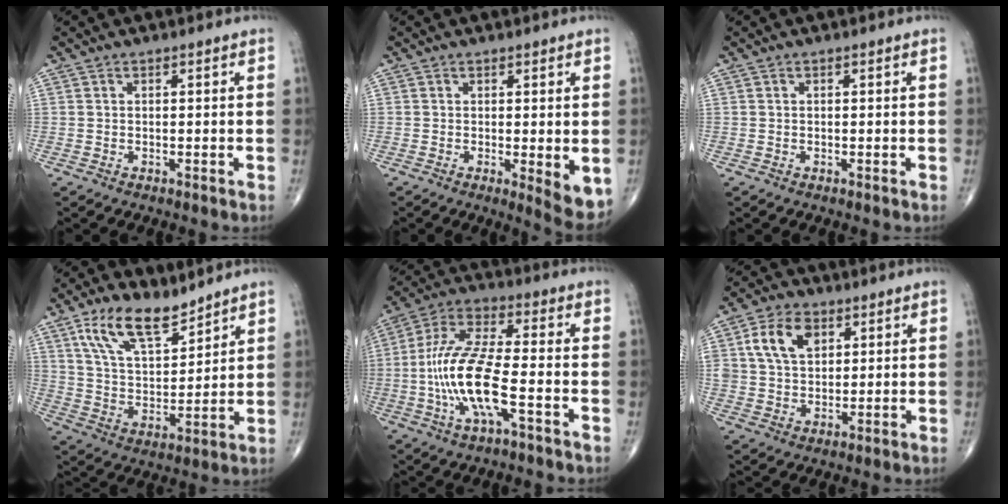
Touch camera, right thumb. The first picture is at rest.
{"total": 5.8, "force": [-0.7, 1.6, 5.5], "torque": [-0.074, -0.018, -0.007]}
{"total": 0.0}
{"total": 12.7, "force": [8.6, 5.5, 7.5], "torque": [-0.118, -0.049, 0.169]}
{"total": 14.5, "force": [-3.6, 4.0, 13.5], "torque": [-0.292, 0.030, -0.072]}
{"total": 9.4, "force": [3.4, 6.4, 6.0], "torque": [-0.092, -0.004, 0.061]}